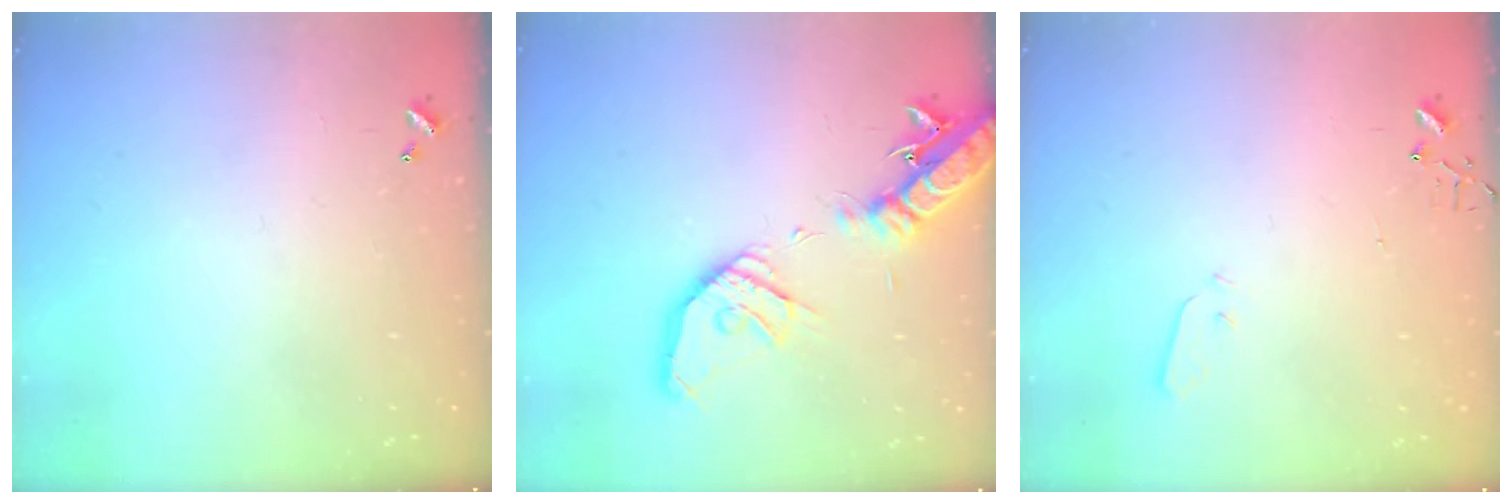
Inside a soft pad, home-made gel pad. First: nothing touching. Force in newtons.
{"total": 20.7, "press": 20.4, "slide": 3.6}
{"total": 2.9, "press": 2.8, "slide": 0.8}